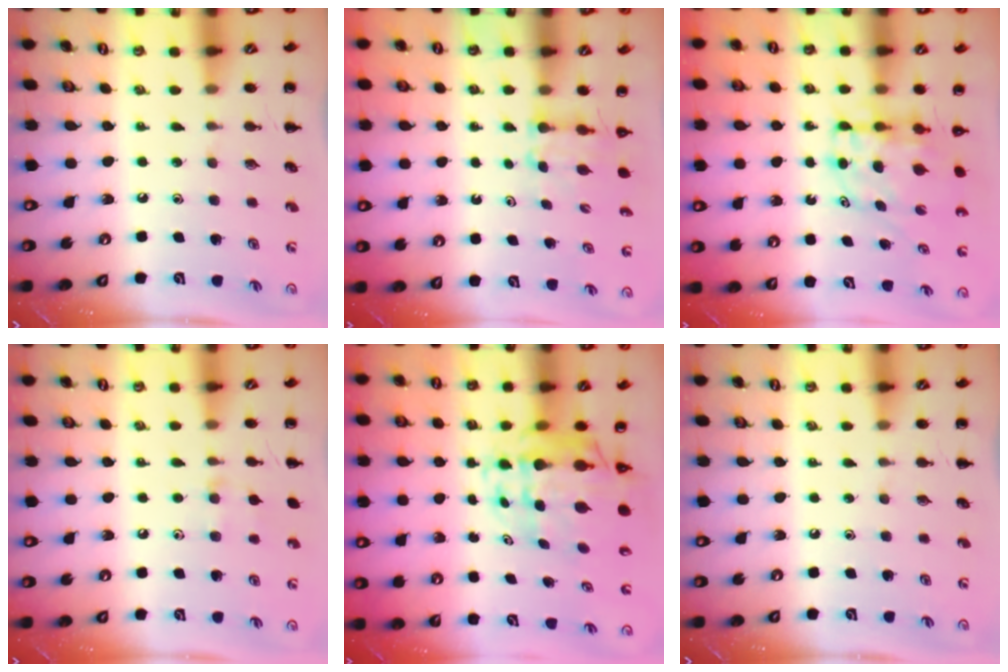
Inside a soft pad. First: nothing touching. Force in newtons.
{"total": 2.7, "press": 2.5, "slide": 1.1}
{"total": 6.7, "press": 6.6, "slide": 0.9}
{"total": 7.6, "press": 7.4, "slide": 1.8}
{"total": 9.1, "press": 8.7, "slide": 2.7}
{"total": 0.0}